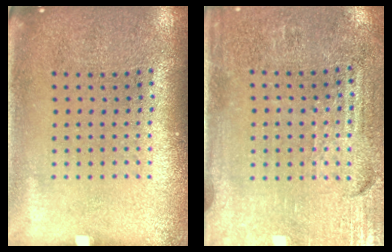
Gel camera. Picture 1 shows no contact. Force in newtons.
{"total": 3.4, "press": 3.1, "slide": 1.3}